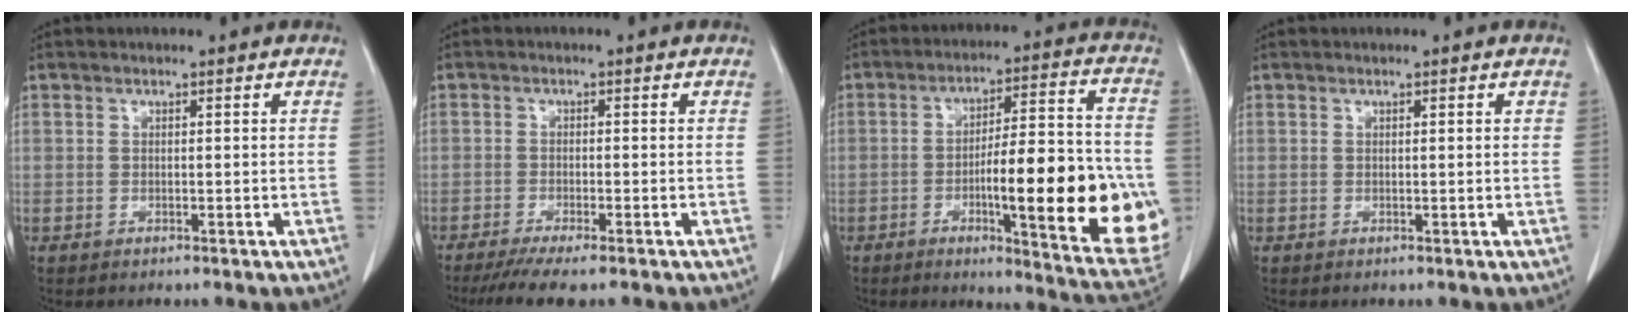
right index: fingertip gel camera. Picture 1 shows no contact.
{"total": 6.6, "force": [-5.3, 0.2, 4.0], "torque": [-0.058, -0.015, -0.086]}
{"total": 22.8, "force": [-4.9, 3.1, 22.1], "torque": [-0.247, 0.005, -0.058]}
{"total": 0.6, "force": [0.3, 0.1, 0.5], "torque": [-0.009, 0.000, 0.003]}